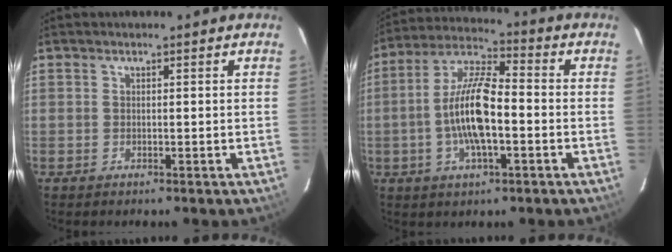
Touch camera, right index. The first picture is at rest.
{"total": 12.6, "force": [-2.6, 3.9, 11.7], "torque": [-0.238, 0.007, -0.053]}